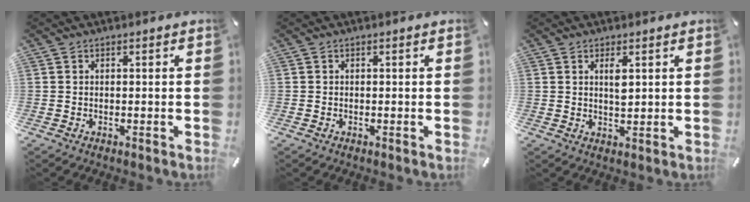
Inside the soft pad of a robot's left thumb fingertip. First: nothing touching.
{"total": 0.0}
{"total": 3.0, "force": [1.3, 1.1, 2.5], "torque": [-0.046, 0.000, 0.019]}